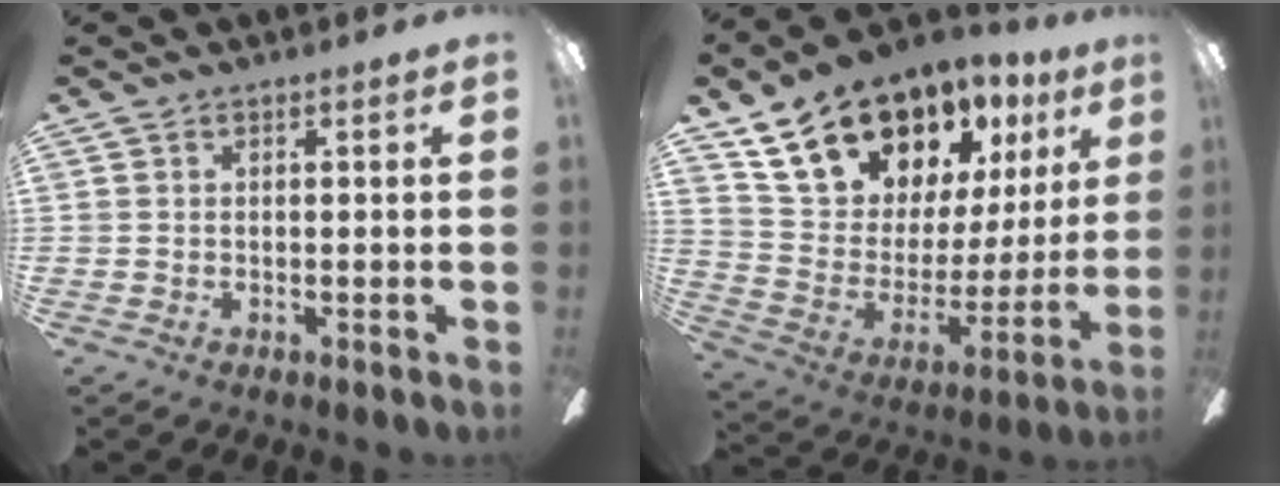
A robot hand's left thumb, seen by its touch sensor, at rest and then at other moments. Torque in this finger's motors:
{"motor_torque": [2.51, 2.51, 1.21, -1.56, 0.23]}